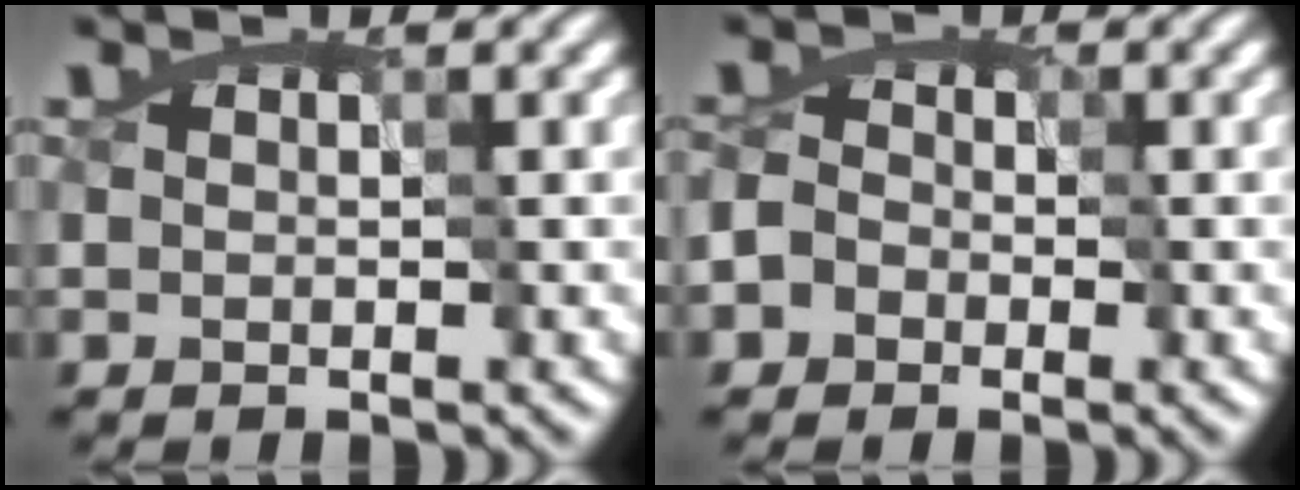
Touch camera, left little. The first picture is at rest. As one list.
[{"total": 4.5, "force": [-2.4, 3.6, 1.1], "torque": [-0.007, 0.020, -0.064]}]